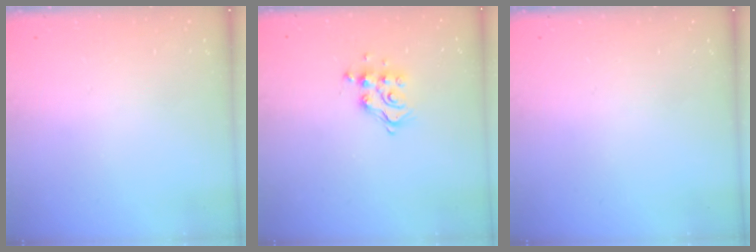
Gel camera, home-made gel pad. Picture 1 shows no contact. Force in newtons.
{"total": 9.6, "press": 9.6, "slide": 0.8}
{"total": 0.0}